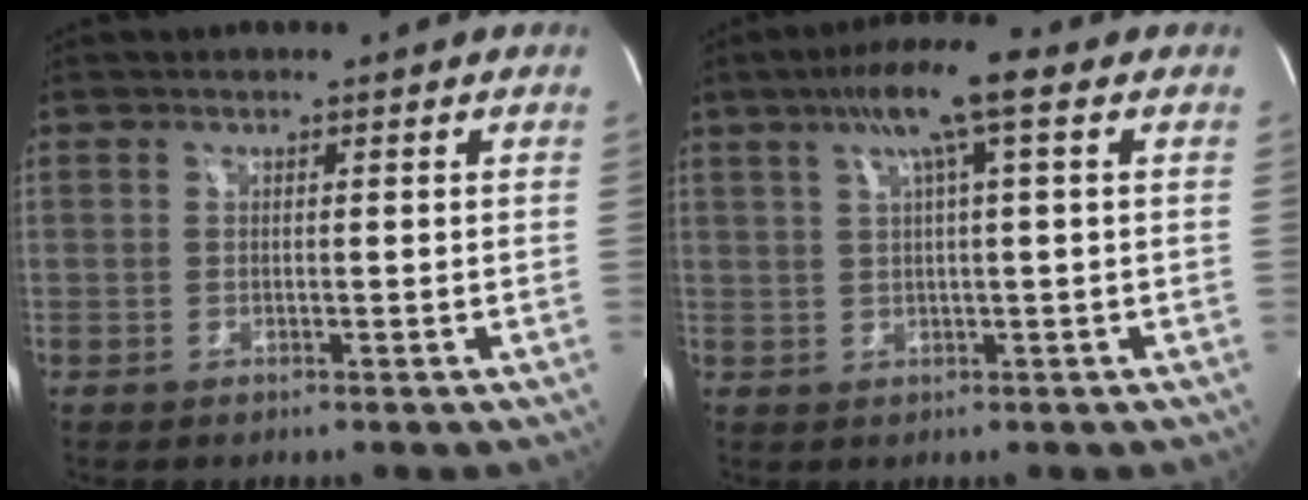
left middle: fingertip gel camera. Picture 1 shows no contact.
{"total": 7.9, "force": [3.5, -0.1, 7.1], "torque": [-0.125, 0.022, 0.057]}